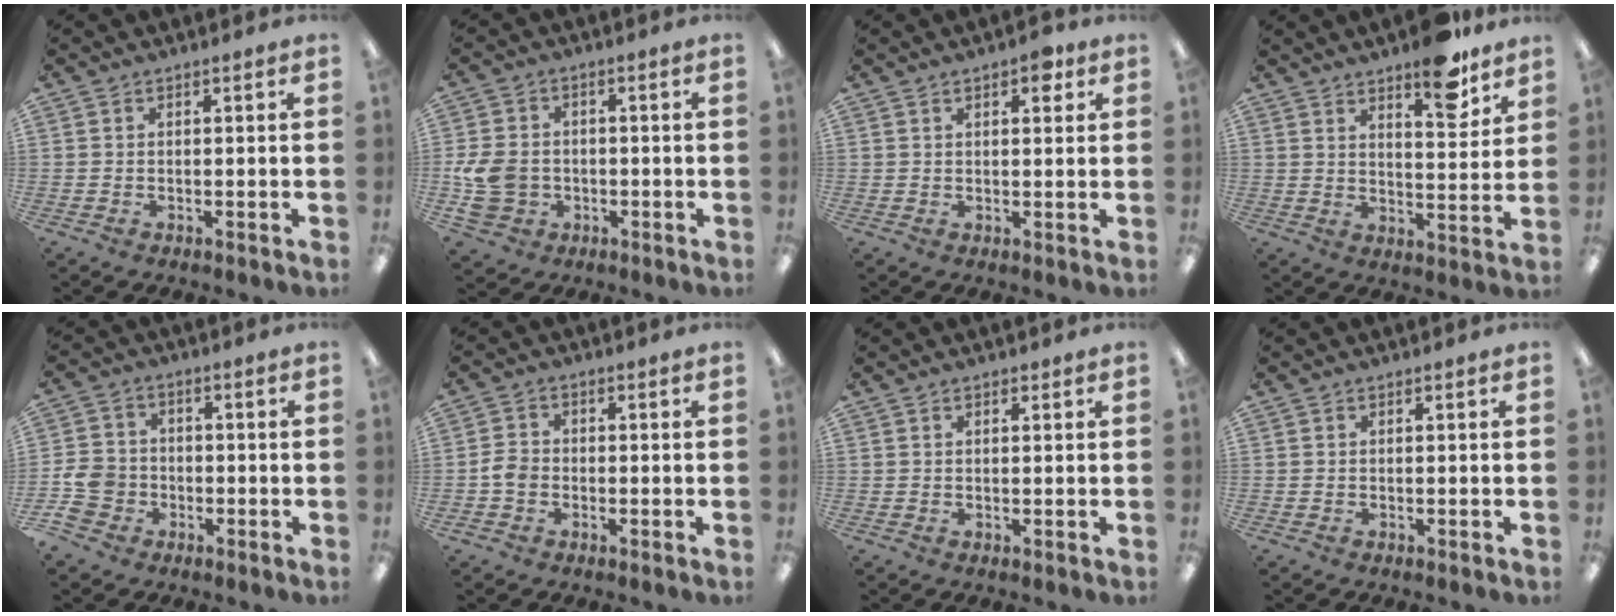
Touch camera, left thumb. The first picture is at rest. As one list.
[{"total": 9.9, "force": [-2.1, 8.1, 5.3], "torque": [-0.124, 0.016, -0.035]}, {"total": 4.0, "force": [2.2, 1.9, 2.8], "torque": [-0.034, -0.003, 0.033]}, {"total": 10.4, "force": [8.0, 3.2, 5.9], "torque": [-0.064, -0.051, 0.132]}, {"total": 8.0, "force": [-2.9, 6.8, 3.1], "torque": [-0.087, 0.021, -0.054]}, {"total": 3.8, "force": [-1.1, 3.1, 2.0], "torque": [-0.033, 0.009, -0.020]}, {"total": 0.7, "force": [0.5, 0.4, 0.2], "torque": [-0.004, 0.003, 0.008]}, {"total": 0.0}]